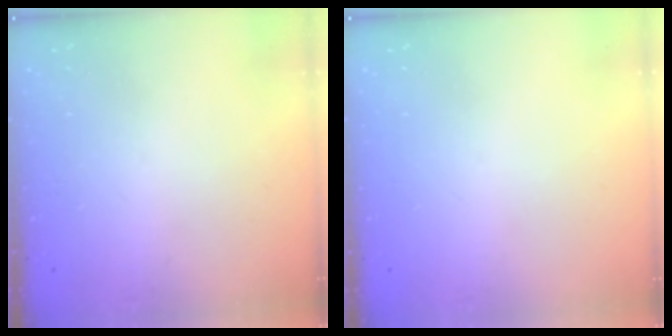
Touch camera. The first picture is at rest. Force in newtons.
{"total": 0.0}